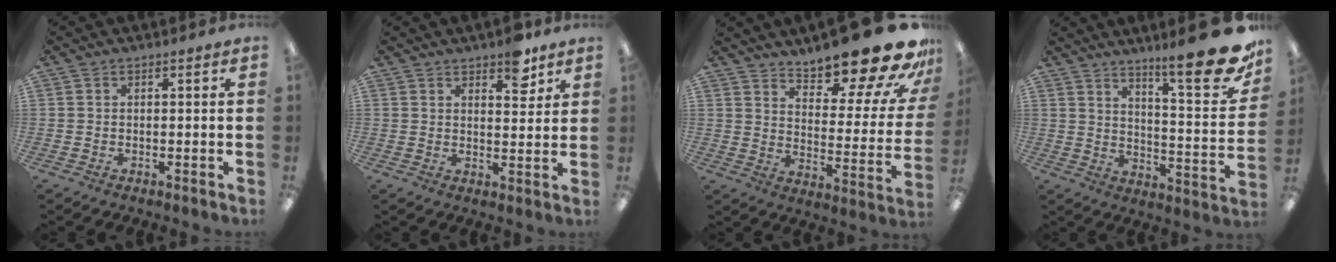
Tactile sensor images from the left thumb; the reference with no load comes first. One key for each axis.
{"total": 6.5, "fx": 4.7, "fy": 2.9, "fz": 3.5, "tx": -0.024, "ty": -0.029, "tz": 0.074}
{"total": 20.1, "fx": 16.3, "fy": 5.0, "fz": 10.6, "tx": -0.137, "ty": -0.124, "tz": 0.264}
{"total": 18.3, "fx": 12.8, "fy": 3.9, "fz": 12.4, "tx": -0.170, "ty": -0.096, "tz": 0.202}